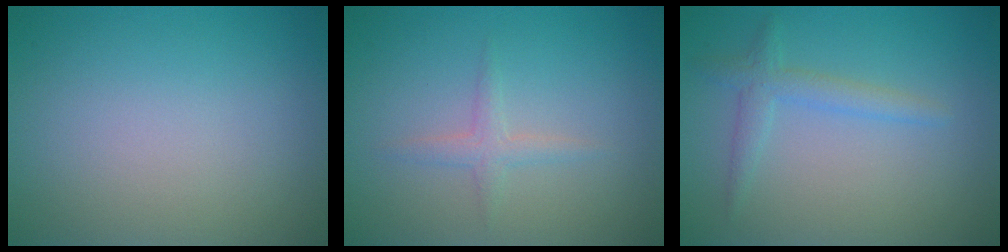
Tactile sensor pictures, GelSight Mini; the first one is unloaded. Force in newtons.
{"total": 1.9, "press": 1.9, "slide": 0.1}
{"total": 2.0, "press": 2.0, "slide": 0.1}